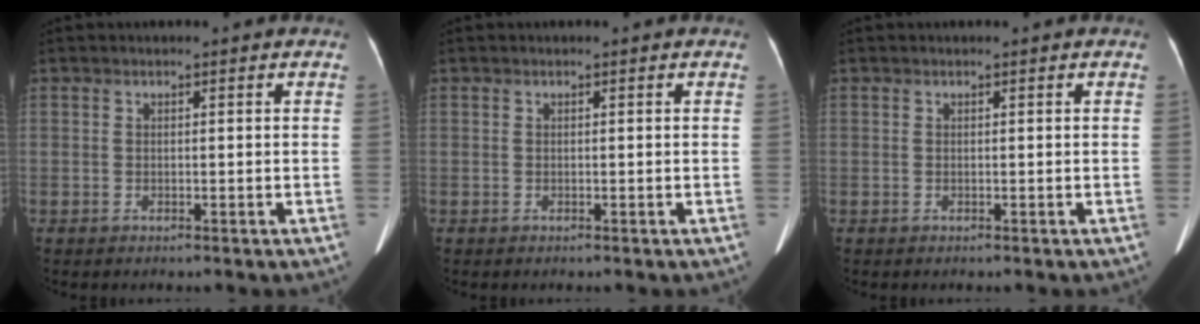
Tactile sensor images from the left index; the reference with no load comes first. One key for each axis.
{"total": 0.0}
{"total": 0.0}